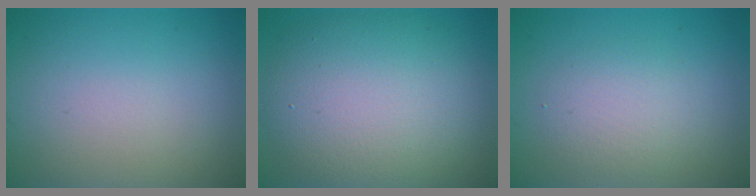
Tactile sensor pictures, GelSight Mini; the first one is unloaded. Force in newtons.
{"total": 10.7, "press": 10.7, "slide": 0.4}
{"total": 2.7, "press": 2.6, "slide": 0.3}